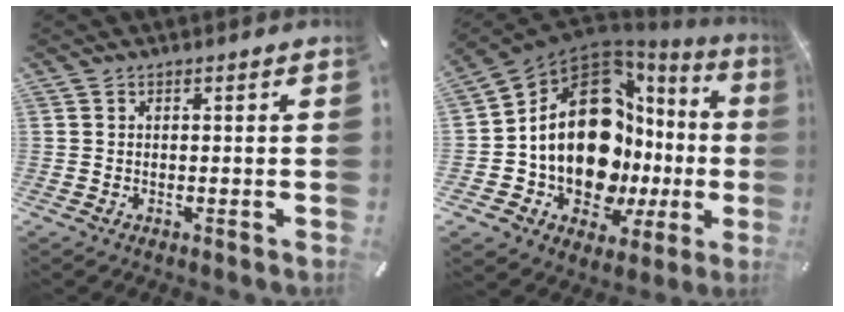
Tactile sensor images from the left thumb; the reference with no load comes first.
{"total": 21.9, "force": [0.1, 14.0, 16.8], "torque": [-0.306, -0.053, 0.017]}